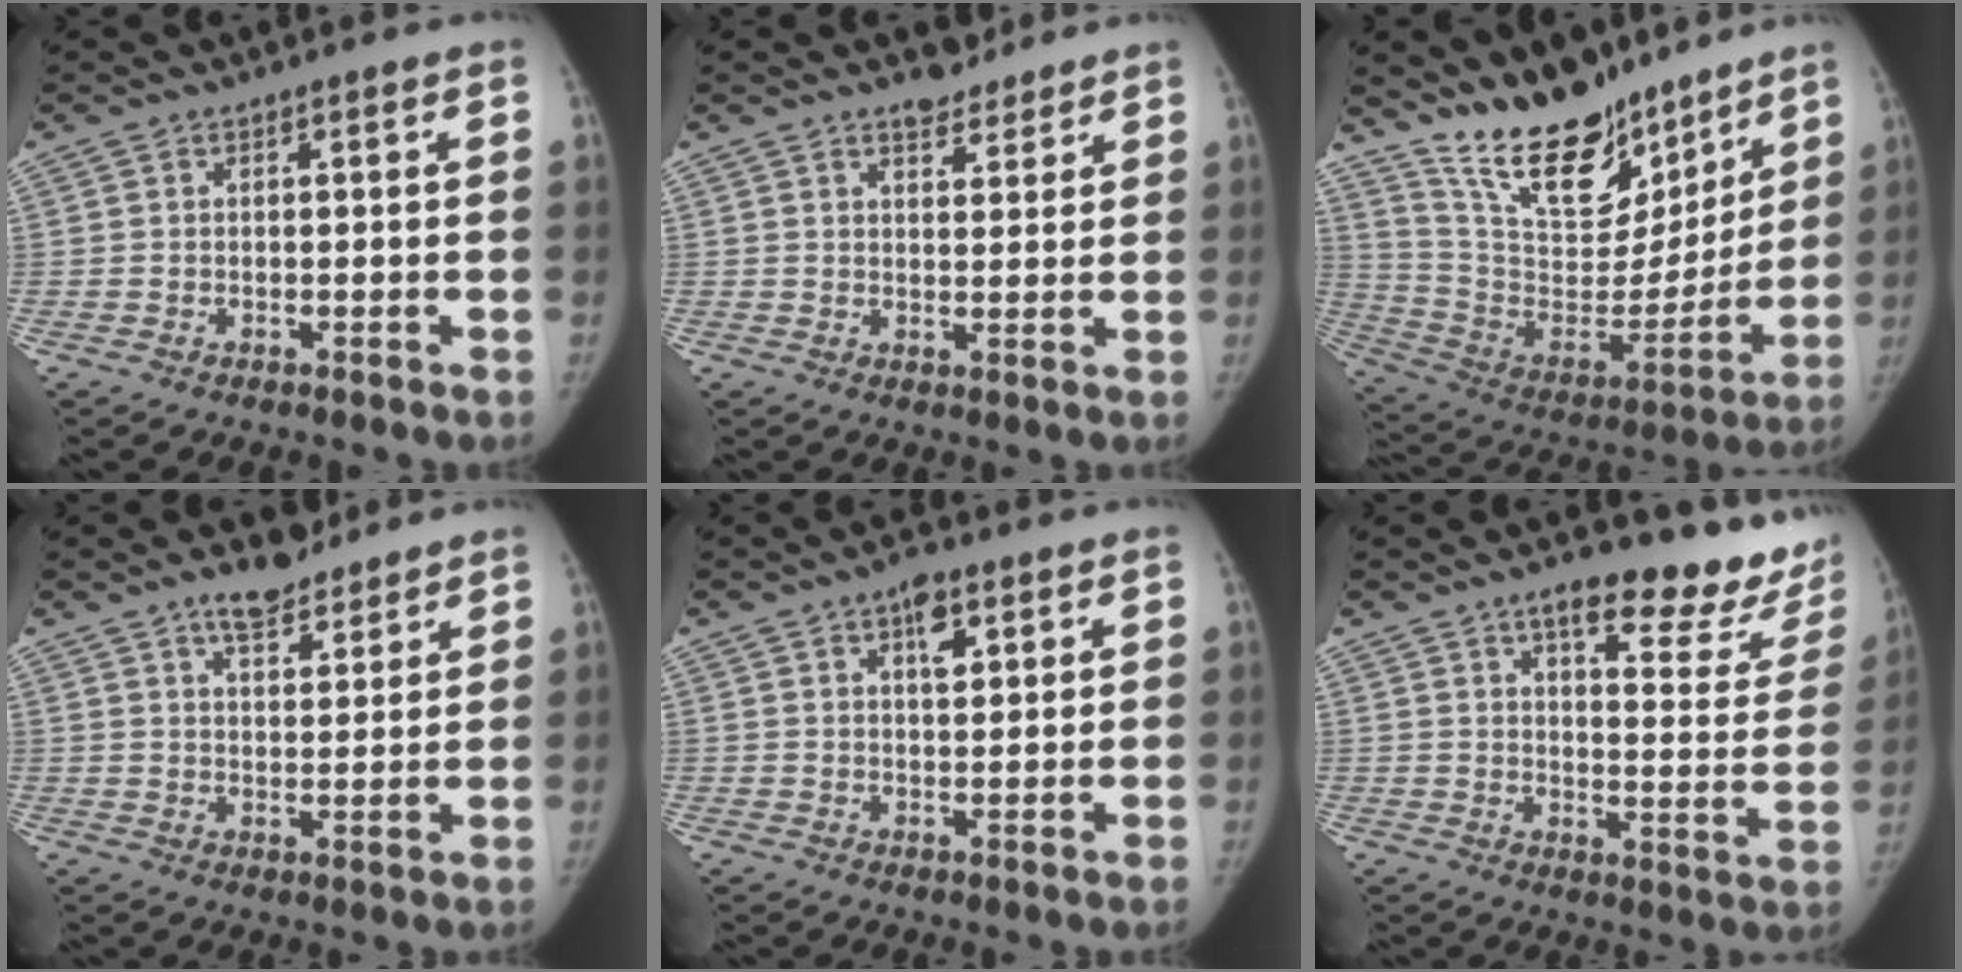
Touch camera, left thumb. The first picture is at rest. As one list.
[{"total": 4.2, "force": [3.5, 1.9, 1.3], "torque": [-0.001, -0.025, 0.056]}, {"total": 22.1, "force": [17.3, 9.5, 9.9], "torque": [-0.130, -0.100, 0.303]}, {"total": 7.2, "force": [5.4, 3.2, 3.6], "torque": [-0.034, -0.035, 0.087]}, {"total": 5.1, "force": [2.5, 2.5, 3.6], "torque": [-0.040, -0.007, 0.037]}, {"total": 18.9, "force": [14.8, 6.3, 10.0], "torque": [-0.077, -0.092, 0.179]}]